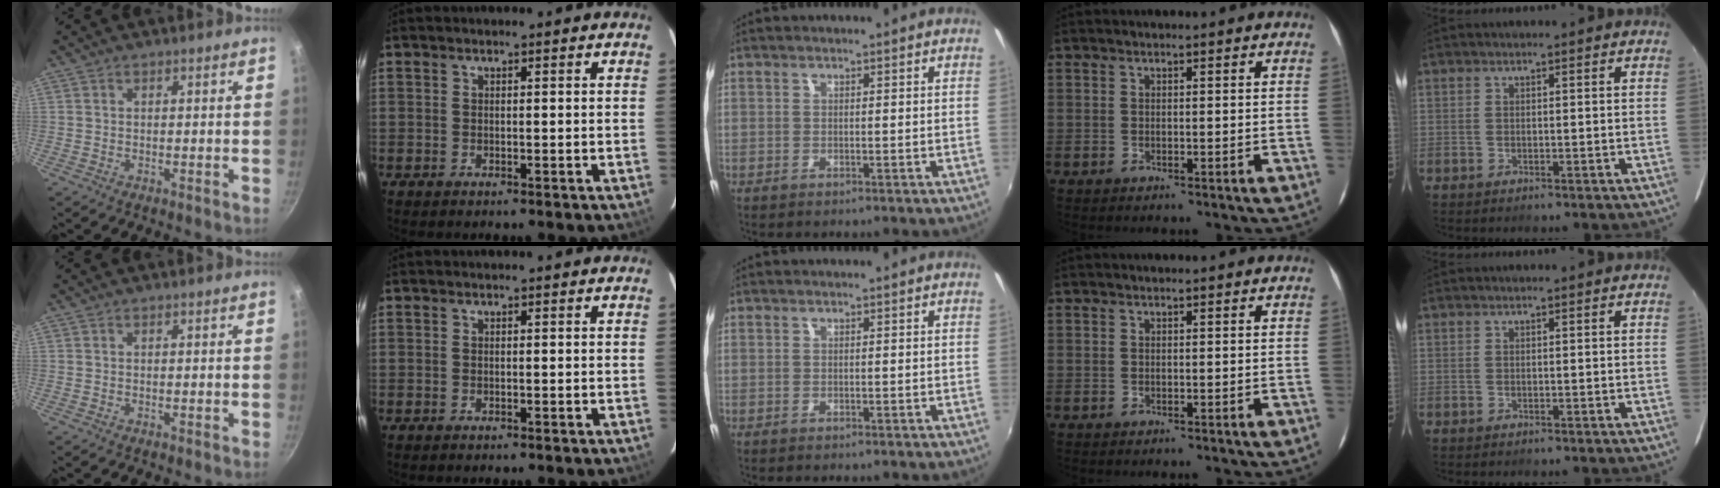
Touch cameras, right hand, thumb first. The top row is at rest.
{}